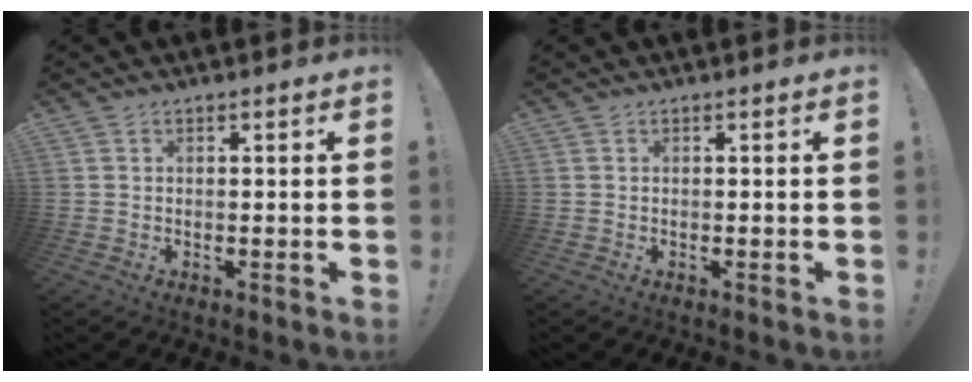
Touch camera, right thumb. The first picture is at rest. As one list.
[{"total": 0.0}]